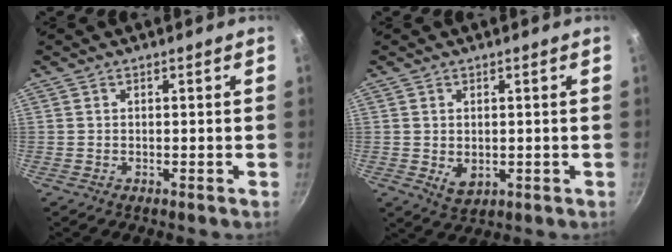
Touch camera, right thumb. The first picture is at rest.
{"total": 3.8, "force": [0.0, 2.6, 2.7], "torque": [-0.042, -0.012, 0.007]}